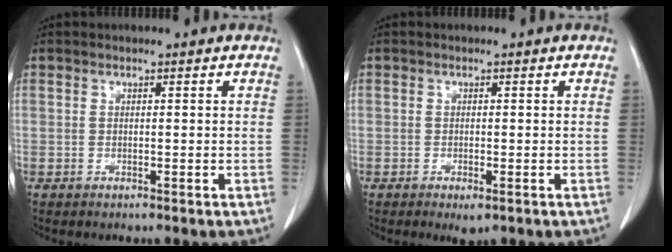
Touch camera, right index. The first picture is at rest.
{"total": 1.8, "force": [-0.9, 0.7, 1.5], "torque": [-0.022, -0.003, -0.006]}